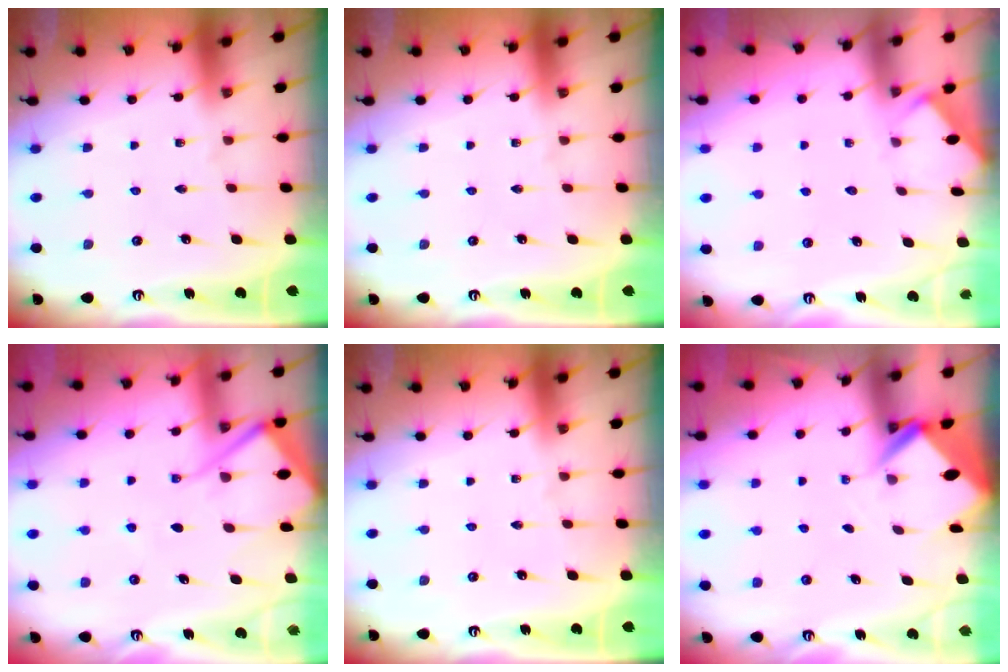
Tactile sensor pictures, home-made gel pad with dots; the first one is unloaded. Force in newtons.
{"total": 0.0}
{"total": 1.7, "press": 1.7, "slide": 0.3}
{"total": 8.4, "press": 8.3, "slide": 1.1}
{"total": 0.0}
{"total": 2.8, "press": 2.8, "slide": 0.1}